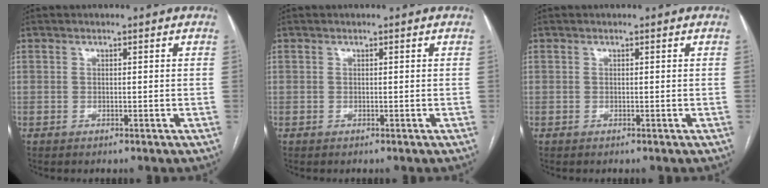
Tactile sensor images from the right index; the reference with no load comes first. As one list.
[{"total": 0.0}, {"total": 0.0}]